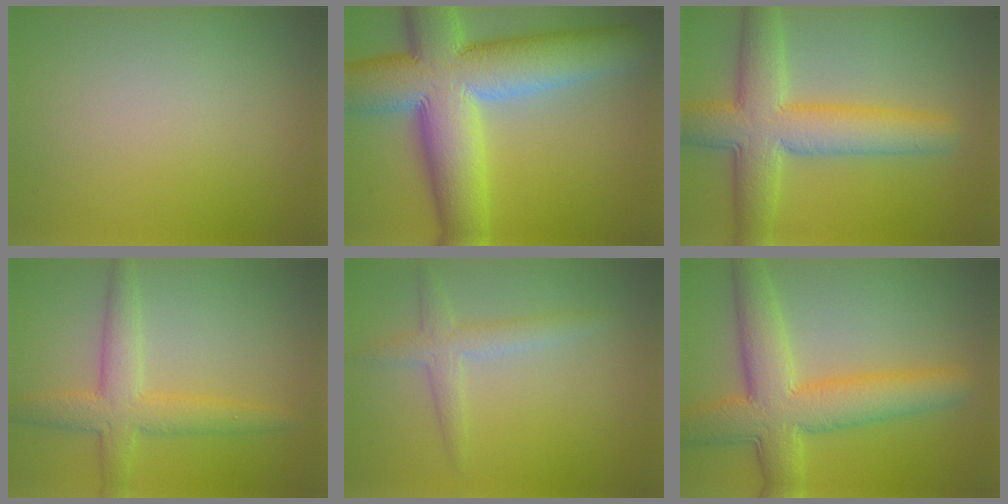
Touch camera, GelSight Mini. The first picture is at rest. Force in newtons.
{"total": 14.9, "press": 14.8, "slide": 0.9}
{"total": 8.2, "press": 8.2, "slide": 0.3}
{"total": 4.3, "press": 4.3, "slide": 0.0}
{"total": 2.5, "press": 2.5, "slide": 0.1}
{"total": 8.2, "press": 8.2, "slide": 0.2}